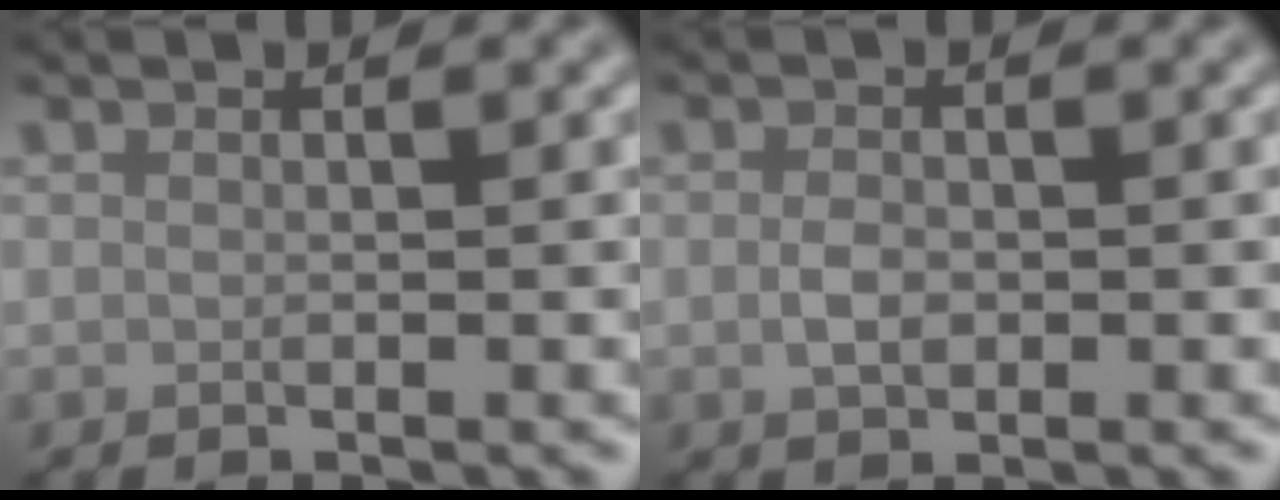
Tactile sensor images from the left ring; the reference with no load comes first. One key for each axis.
{"total": 1.7, "fx": -0.2, "fy": 1.1, "fz": 1.3, "tx": -0.026, "ty": 0.001, "tz": -0.005}